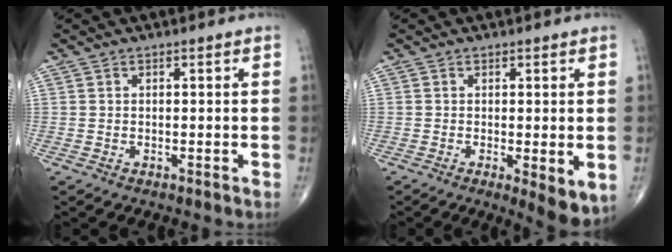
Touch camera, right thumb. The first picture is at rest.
{"total": 5.7, "force": [-1.1, 1.7, 5.4], "torque": [-0.079, -0.019, -0.015]}